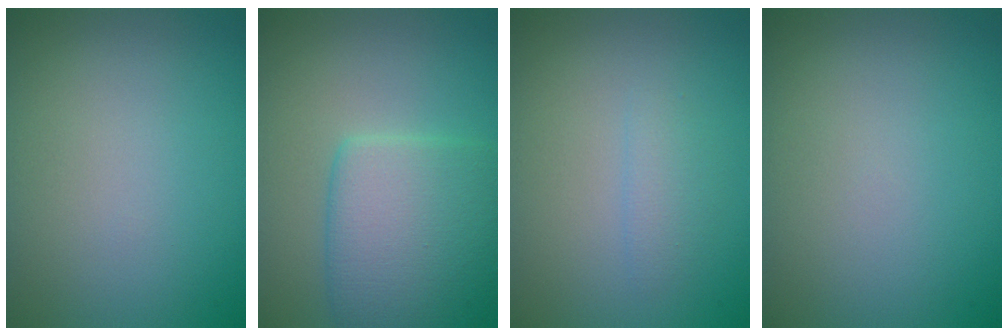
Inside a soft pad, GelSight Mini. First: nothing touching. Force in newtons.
{"total": 5.7, "press": 5.7, "slide": 0.2}
{"total": 1.2, "press": 1.2, "slide": 0.1}
{"total": 0.0}